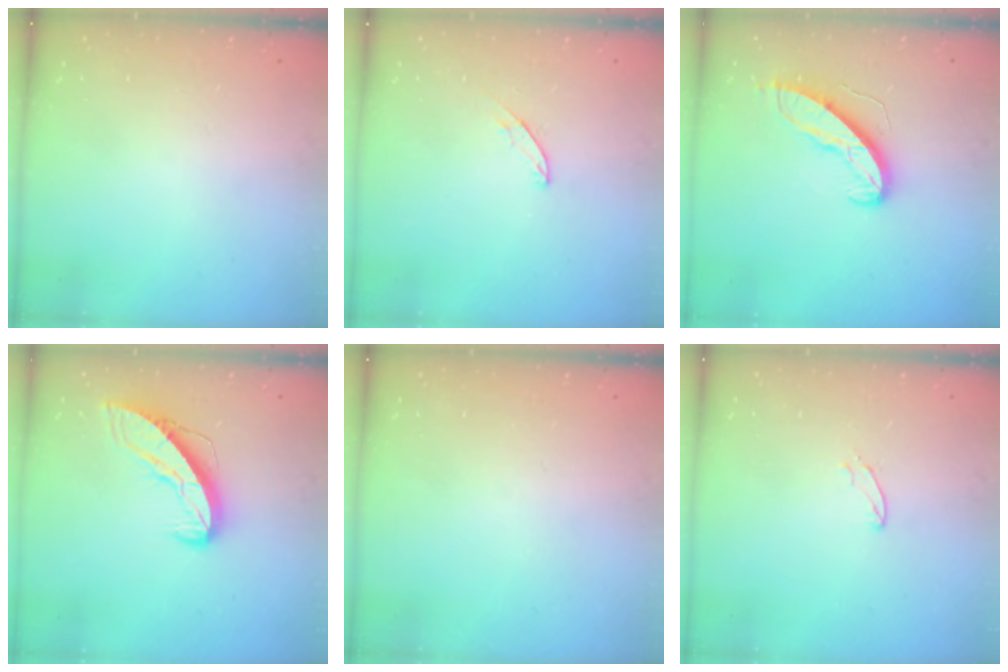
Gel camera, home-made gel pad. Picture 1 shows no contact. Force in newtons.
{"total": 4.8, "press": 4.7, "slide": 0.3}
{"total": 9.2, "press": 9.2, "slide": 0.5}
{"total": 8.7, "press": 8.7, "slide": 1.0}
{"total": 0.0}
{"total": 4.7, "press": 4.6, "slide": 0.3}